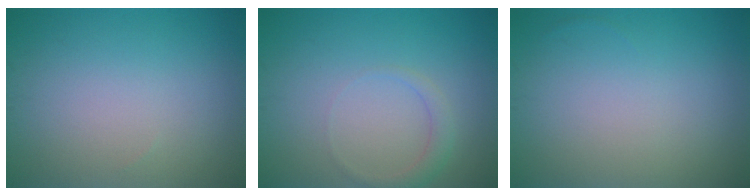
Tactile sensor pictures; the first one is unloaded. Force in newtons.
{"total": 1.5, "press": 1.5, "slide": 0.1}
{"total": 0.0}